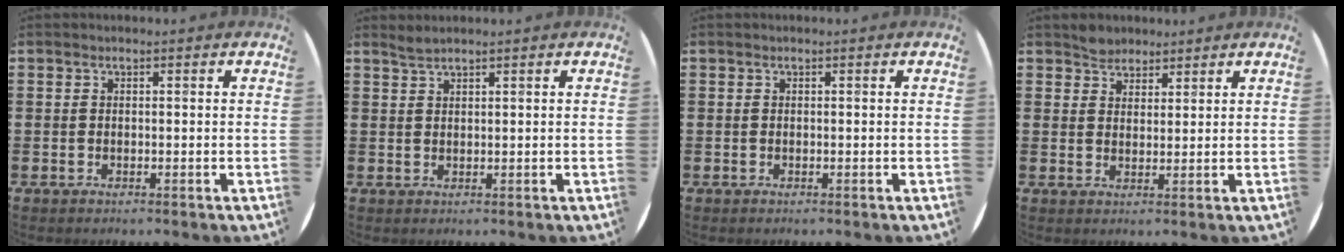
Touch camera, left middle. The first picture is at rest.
{"total": 1.2, "force": [1.2, -0.1, 0.3], "torque": [-0.006, 0.000, 0.022]}
{"total": 0.0}
{"total": 2.8, "force": [2.5, 1.2, -0.2], "torque": [0.006, 0.001, 0.048]}